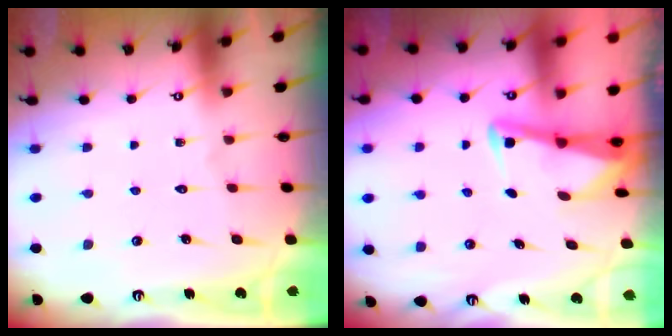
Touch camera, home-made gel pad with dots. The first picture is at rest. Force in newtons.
{"total": 3.0, "press": 3.0, "slide": 0.4}